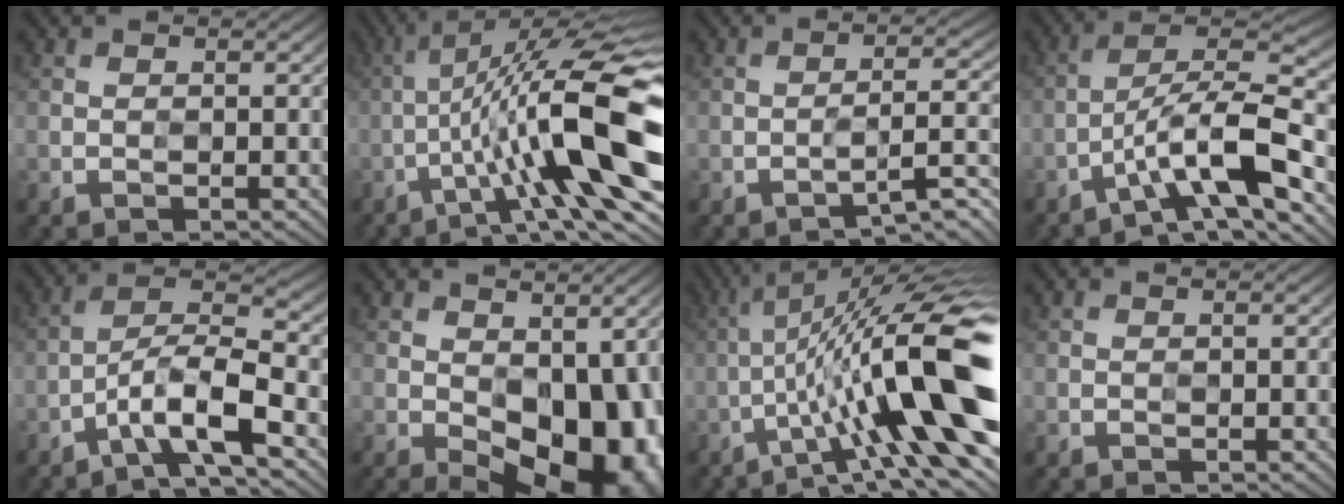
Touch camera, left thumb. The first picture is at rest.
{"total": 15.0, "force": [-2.6, 3.3, 14.4], "torque": [-0.226, 0.019, -0.036]}
{"total": 4.1, "force": [-2.5, 0.5, 3.1], "torque": [-0.036, 0.020, -0.043]}
{"total": 9.1, "force": [-4.7, 1.8, 7.6], "torque": [-0.123, 0.020, -0.092]}
{"total": 8.3, "force": [-4.7, 1.8, 6.6], "torque": [-0.107, 0.018, -0.093]}
{"total": 15.8, "force": [-3.2, 9.3, 12.3], "torque": [-0.148, -0.027, -0.008]}
{"total": 16.9, "force": [-3.1, 3.8, 16.2], "torque": [-0.247, 0.016, -0.040]}
{"total": 0.0}